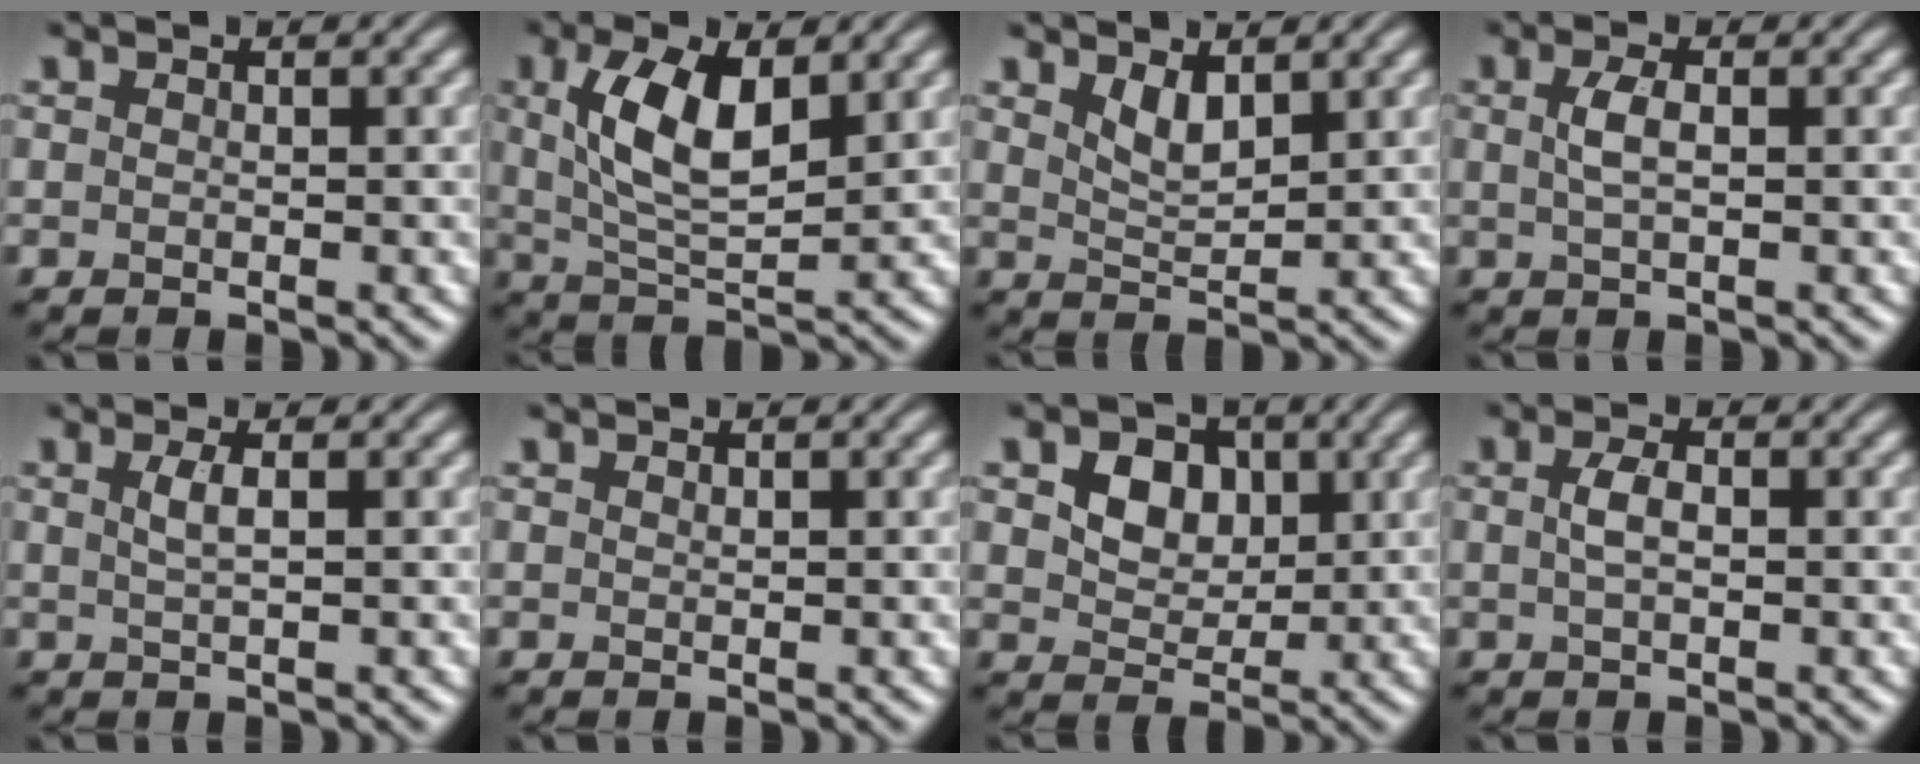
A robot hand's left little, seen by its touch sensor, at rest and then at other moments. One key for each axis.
{"total": 6.9, "fx": 2.0, "fy": 2.9, "fz": 5.9, "tx": -0.119, "ty": 0.003, "tz": 0.039}
{"total": 2.4, "fx": 1.5, "fy": 0.9, "fz": 1.6, "tx": -0.035, "ty": -0.008, "tz": 0.034}
{"total": 2.0, "fx": 0.3, "fy": 0.7, "fz": 1.8, "tx": -0.041, "ty": 0.006, "tz": 0.005}
{"total": 1.7, "fx": 0.4, "fy": 0.5, "fz": 1.6, "tx": -0.030, "ty": 0.002, "tz": 0.006}
{"total": 0.0}
{"total": 5.8, "fx": 2.1, "fy": 4.3, "fz": 3.3, "tx": -0.077, "ty": 0.000, "tz": 0.036}
{"total": 1.7, "fx": 0.1, "fy": 0.7, "fz": 1.6, "tx": -0.037, "ty": 0.004, "tz": 0.000}